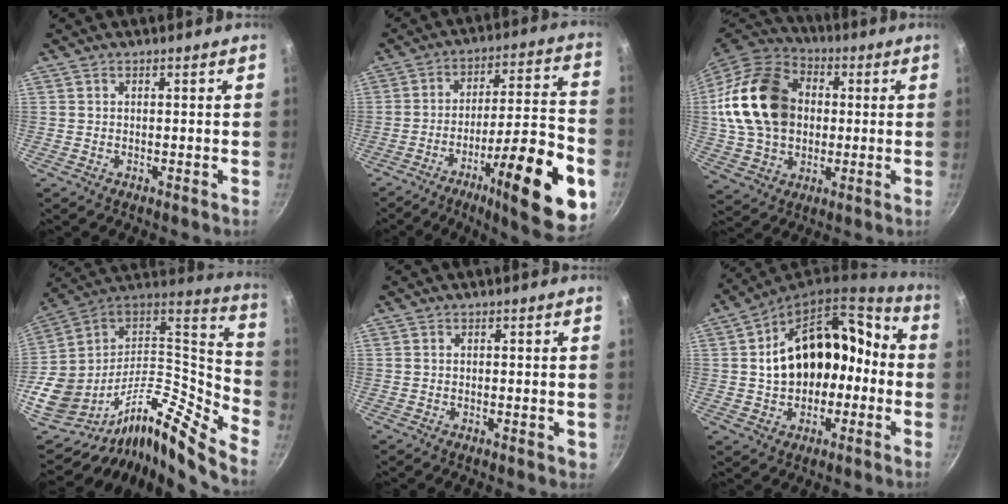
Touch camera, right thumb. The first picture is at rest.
{"total": 23.6, "force": [-9.9, 5.7, 20.6], "torque": [-0.267, 0.046, -0.147]}
{"total": 22.5, "force": [2.3, 16.8, 14.8], "torque": [-0.261, 0.028, 0.041]}
{"total": 22.1, "force": [-9.9, 11.2, 16.3], "torque": [-0.220, 0.085, -0.184]}
{"total": 1.0, "force": [-0.3, 0.6, 0.8], "torque": [-0.005, 0.002, -0.004]}
{"total": 18.5, "force": [-1.0, 13.2, 12.9], "torque": [-0.182, 0.073, -0.011]}